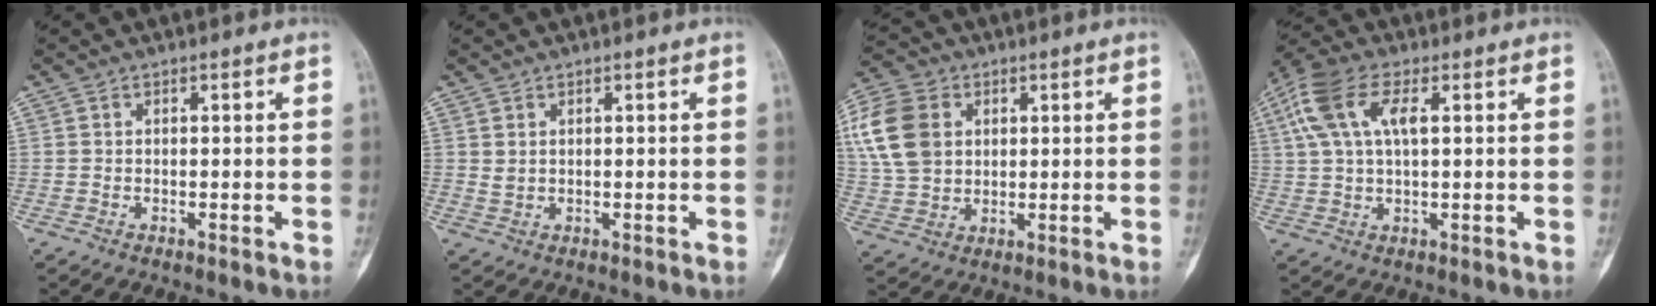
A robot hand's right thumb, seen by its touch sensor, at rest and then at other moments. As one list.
[{"total": 1.3, "force": [0.6, 0.9, 0.7], "torque": [-0.011, -0.002, 0.016]}, {"total": 13.0, "force": [3.3, 9.8, 7.8], "torque": [-0.150, 0.005, 0.061]}, {"total": 10.9, "force": [3.6, 4.7, 9.1], "torque": [-0.208, 0.022, 0.070]}]